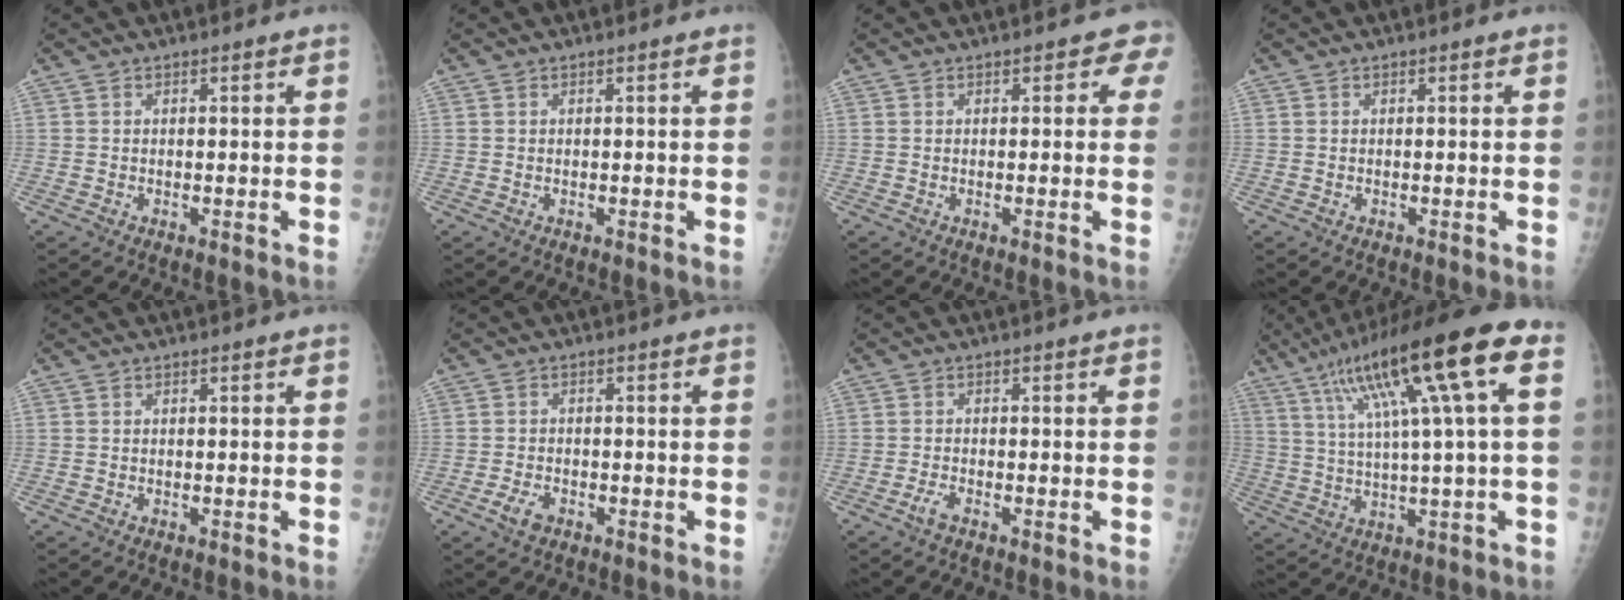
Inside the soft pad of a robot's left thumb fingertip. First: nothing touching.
{"total": 0.0}
{"total": 2.6, "force": [1.0, 1.7, 1.8], "torque": [0.011, 0.003, -0.001]}
{"total": 0.0}
{"total": 0.0}
{"total": 3.0, "force": [-1.7, 1.8, 1.8], "torque": [-0.034, 0.007, -0.029]}
{"total": 1.8, "force": [-1.2, 0.6, 1.2], "torque": [-0.030, 0.004, -0.027]}
{"total": 19.3, "force": [7.0, 2.5, 17.8], "torque": [-0.300, 0.018, 0.112]}